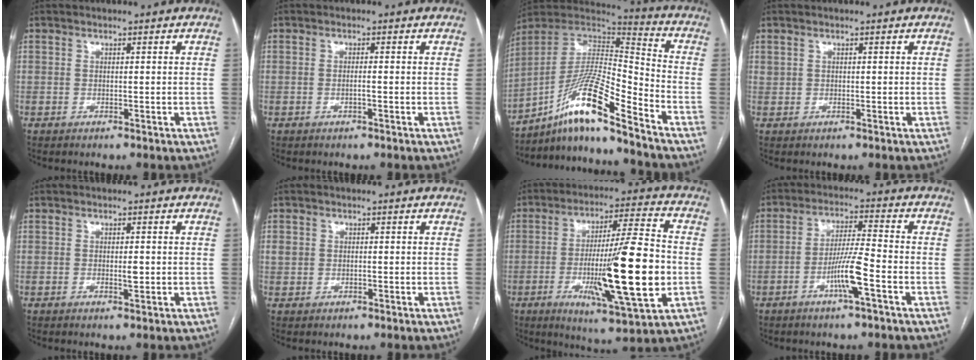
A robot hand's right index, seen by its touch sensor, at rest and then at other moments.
{"total": 1.1, "force": [-0.3, 0.0, 1.1], "torque": [-0.020, 0.000, -0.005]}
{"total": 15.3, "force": [-10.8, 0.4, 10.9], "torque": [-0.203, 0.017, -0.193]}
{"total": 0.6, "force": [0.5, 0.4, 0.1], "torque": [0.005, 0.004, 0.007]}
{"total": 1.5, "force": [-0.1, 0.4, 1.5], "torque": [-0.025, -0.001, -0.002]}
{"total": 2.0, "force": [0.2, 1.7, 0.9], "torque": [-0.021, 0.012, 0.008]}
{"total": 19.6, "force": [-3.5, 1.3, 19.3], "torque": [-0.324, -0.016, -0.053]}
{"total": 7.3, "force": [-3.0, -0.2, 6.7], "torque": [-0.130, 0.000, -0.056]}